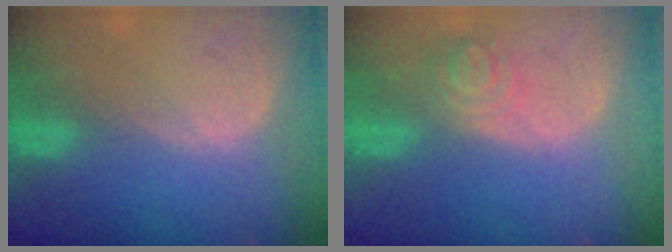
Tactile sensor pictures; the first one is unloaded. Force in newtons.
{"total": 4.3, "press": 4.1, "slide": 1.3}